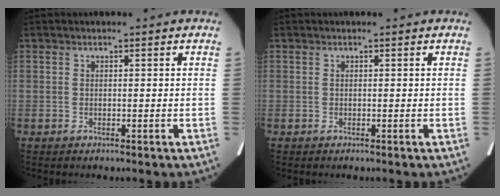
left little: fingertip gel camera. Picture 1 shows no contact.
{"total": 0.0}